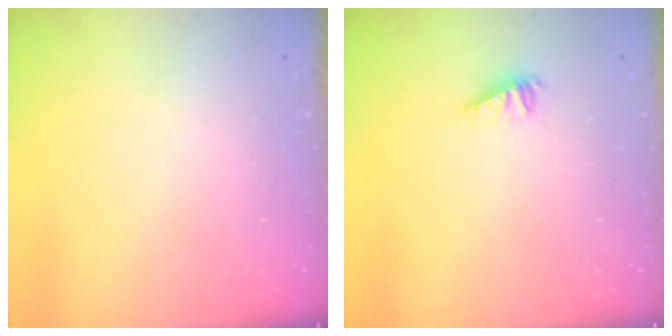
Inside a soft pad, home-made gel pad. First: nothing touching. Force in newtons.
{"total": 2.9, "press": 2.8, "slide": 0.2}